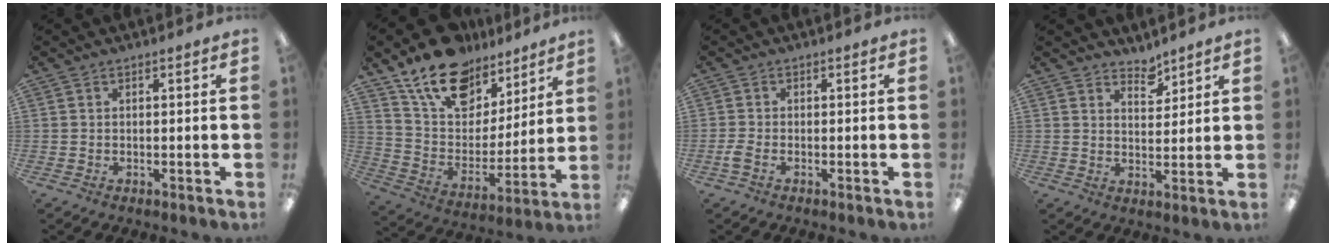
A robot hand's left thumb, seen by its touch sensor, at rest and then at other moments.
{"total": 18.3, "force": [13.2, 10.2, 7.4], "torque": [-0.142, -0.078, 0.241]}
{"total": 1.9, "force": [-0.7, 0.8, 1.5], "torque": [-0.040, -0.002, -0.017]}
{"total": 4.5, "force": [4.1, 1.6, 0.9], "torque": [-0.003, -0.031, 0.073]}